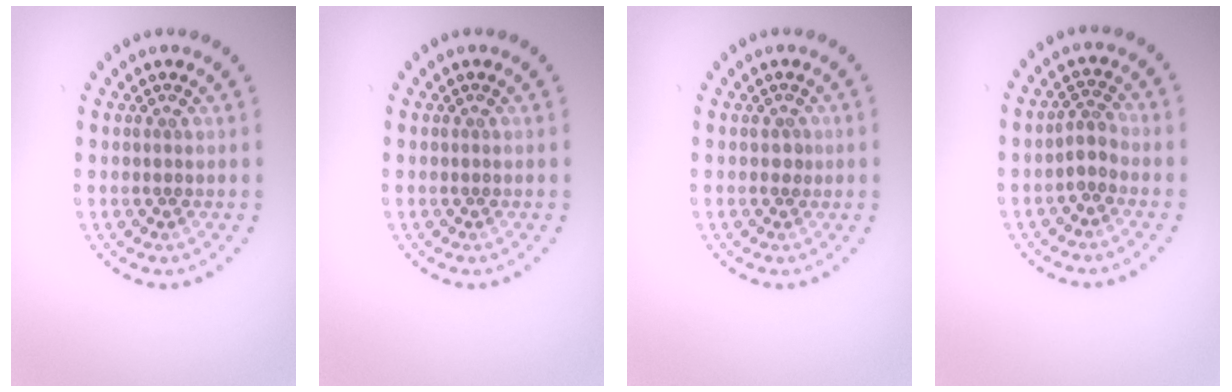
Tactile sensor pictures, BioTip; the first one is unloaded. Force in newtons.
{"total": 0.0}
{"total": 0.9, "press": 0.5, "slide": 0.7}
{"total": 1.7, "press": 1.3, "slide": 1.1}